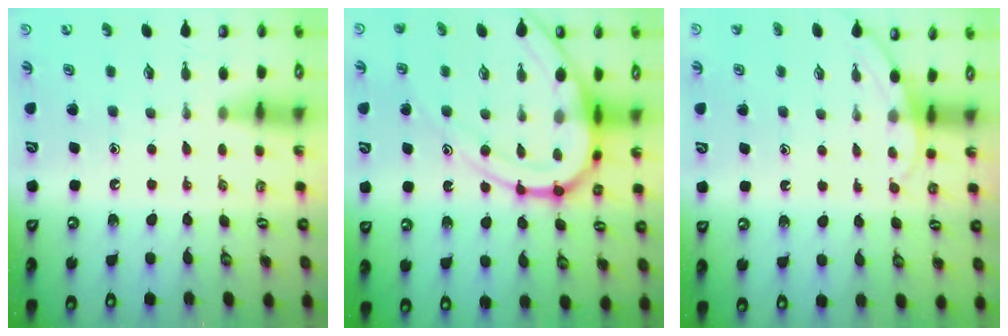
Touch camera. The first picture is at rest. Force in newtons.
{"total": 14.4, "press": 14.4, "slide": 1.4}
{"total": 3.7, "press": 3.7, "slide": 0.3}